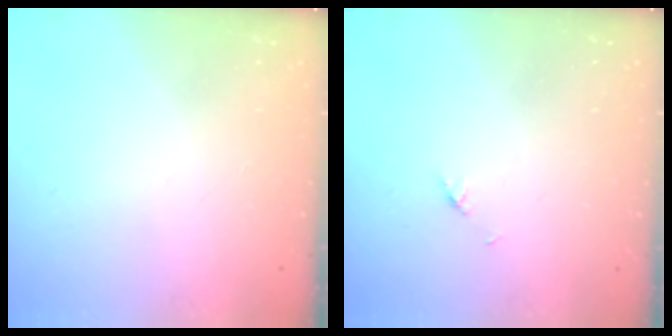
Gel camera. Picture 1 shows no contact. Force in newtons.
{"total": 2.1, "press": 2.1, "slide": 0.3}